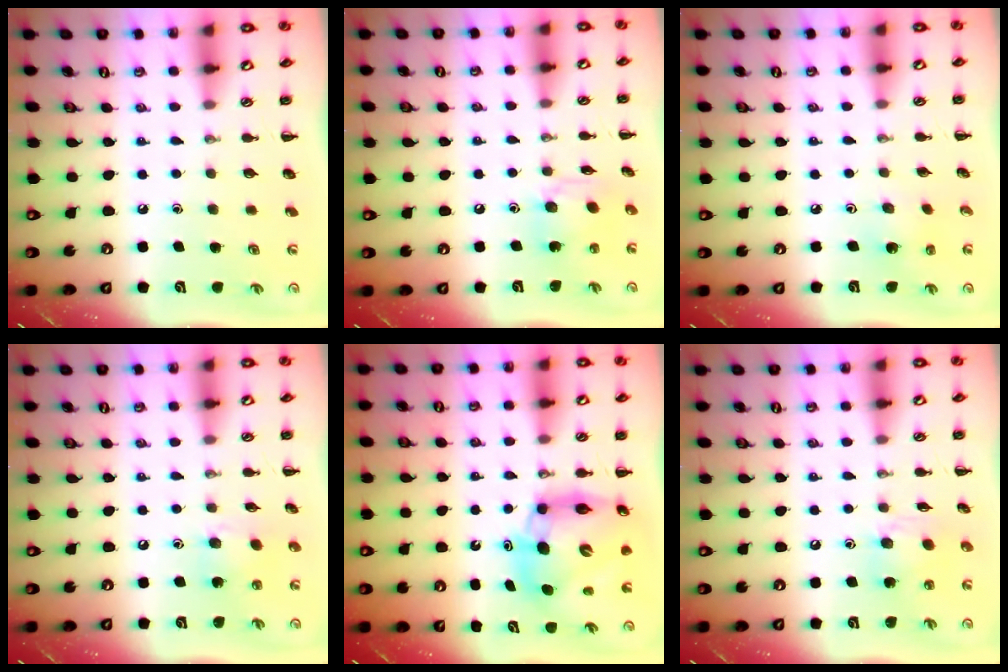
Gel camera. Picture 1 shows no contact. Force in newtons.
{"total": 7.5, "press": 7.5, "slide": 0.5}
{"total": 2.1, "press": 2.0, "slide": 0.5}
{"total": 8.9, "press": 8.6, "slide": 2.2}
{"total": 11.2, "press": 10.8, "slide": 3.1}
{"total": 10.1, "press": 9.9, "slide": 1.9}